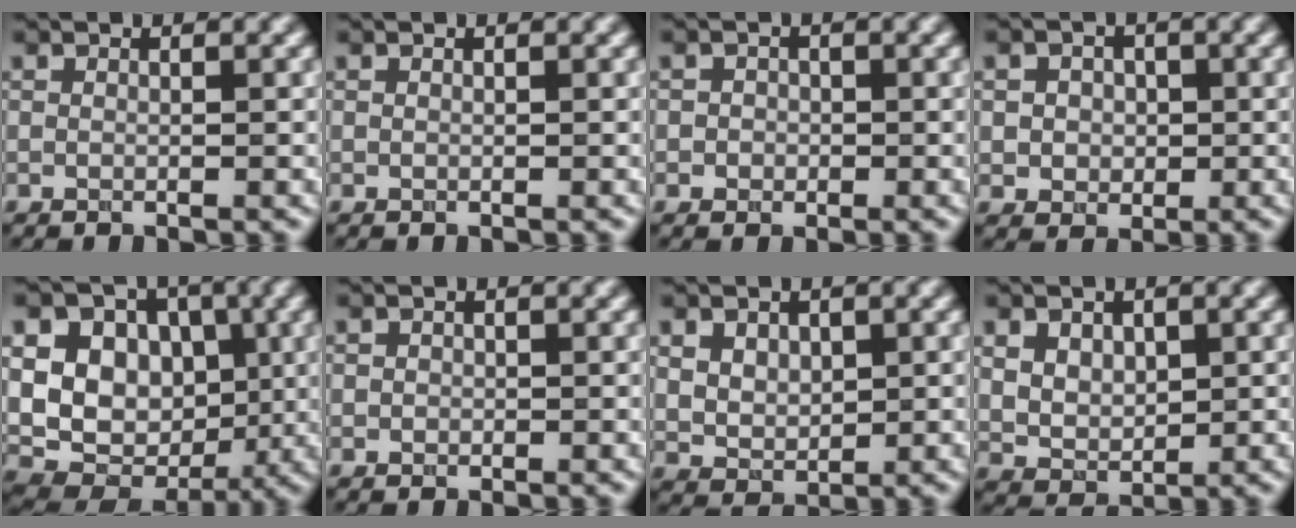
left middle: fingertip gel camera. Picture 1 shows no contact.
{"total": 0.0}
{"total": 1.3, "force": [-0.1, 1.2, 0.3], "torque": [0.010, -0.003, -0.007]}
{"total": 2.9, "force": [0.3, 2.5, 1.4], "torque": [-0.015, 0.005, -0.006]}
{"total": 15.4, "force": [2.5, 12.8, 8.2], "torque": [-0.154, 0.033, 0.036]}
{"total": 0.6, "force": [0.0, 0.6, 0.1], "torque": [0.003, -0.004, -0.002]}
{"total": 3.7, "force": [1.4, 2.7, 2.2], "torque": [-0.047, 0.007, 0.028]}
{"total": 4.5, "force": [1.6, 3.2, 2.7], "torque": [-0.053, 0.010, 0.027]}